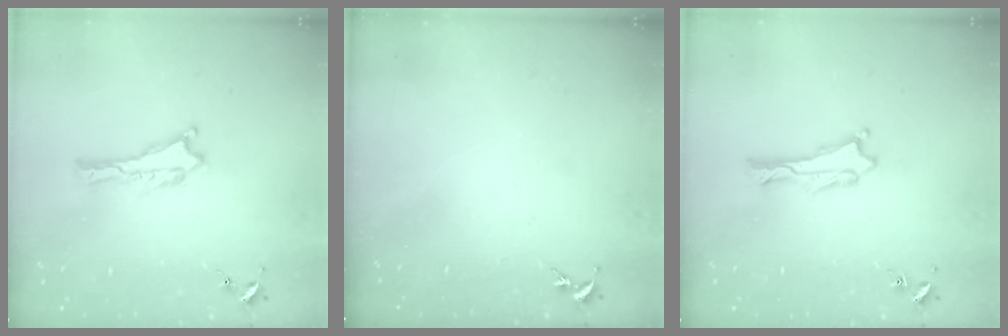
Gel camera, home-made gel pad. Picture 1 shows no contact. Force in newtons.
{"total": 0.0}
{"total": 0.6, "press": 0.6, "slide": 0.1}